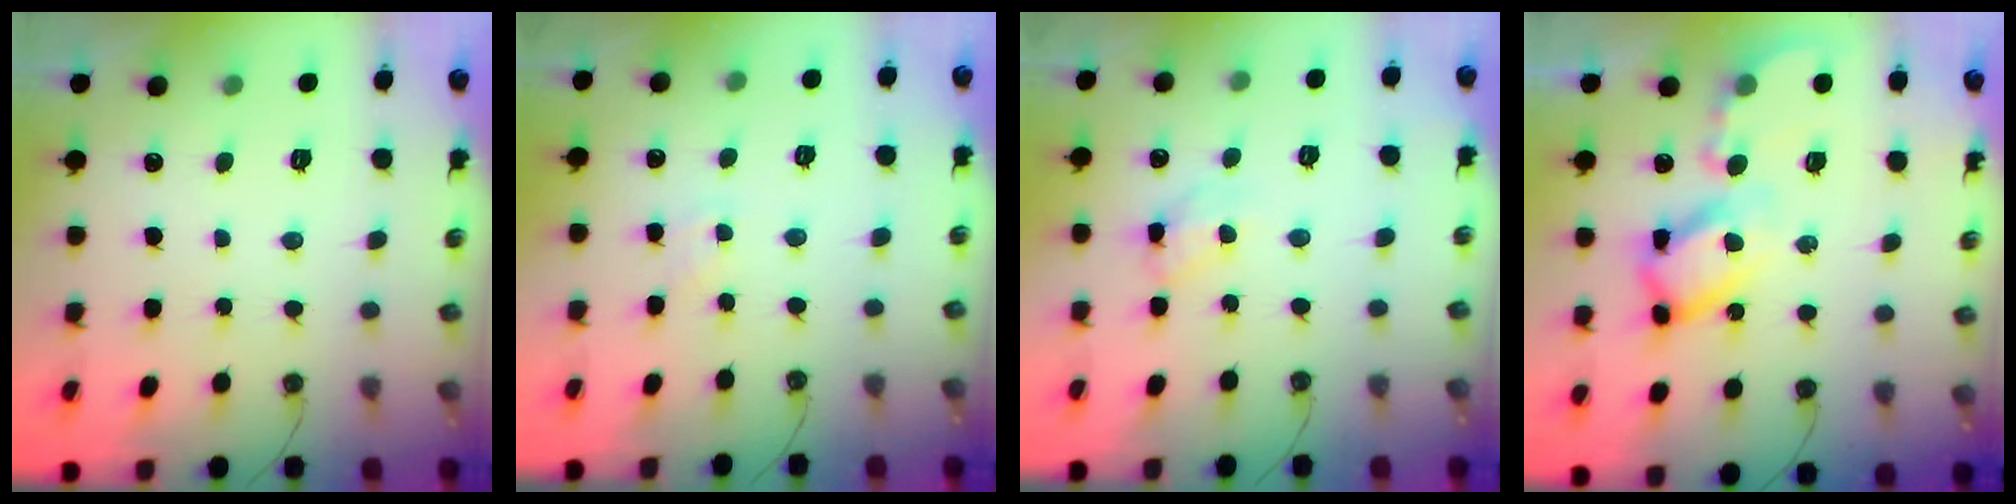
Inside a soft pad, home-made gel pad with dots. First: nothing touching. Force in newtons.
{"total": 2.8, "press": 2.8, "slide": 0.4}
{"total": 9.8, "press": 9.8, "slide": 0.7}
{"total": 13.9, "press": 13.8, "slide": 1.3}